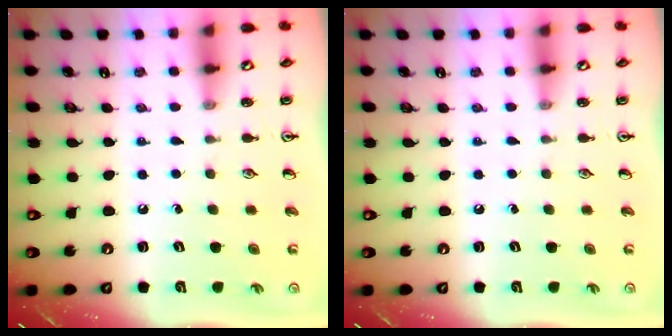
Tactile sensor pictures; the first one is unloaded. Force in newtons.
{"total": 0.0}